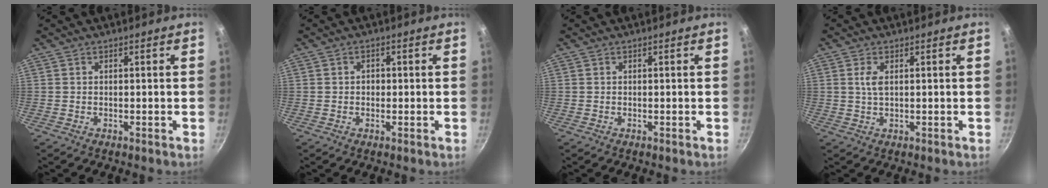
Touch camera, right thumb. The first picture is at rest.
{"total": 1.5, "force": [-0.1, 1.3, 0.8], "torque": [-0.008, 0.003, -0.003]}
{"total": 0.0}
{"total": 2.4, "force": [0.6, 1.1, 2.1], "torque": [-0.042, -0.001, 0.015]}